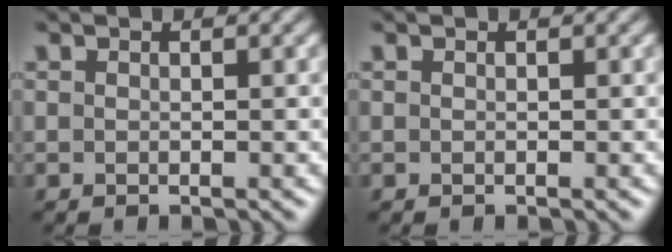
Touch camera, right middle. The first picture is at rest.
{"total": 0.0}